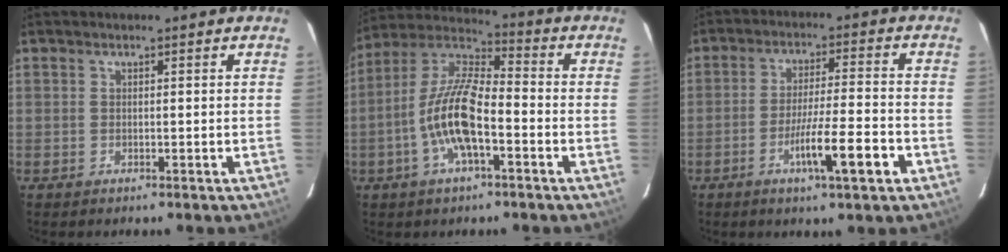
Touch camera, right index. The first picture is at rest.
{"total": 12.4, "force": [-3.5, 3.4, 11.4], "torque": [-0.239, 0.015, -0.066]}
{"total": 9.3, "force": [-4.2, 0.0, 8.4], "torque": [-0.140, -0.007, -0.068]}